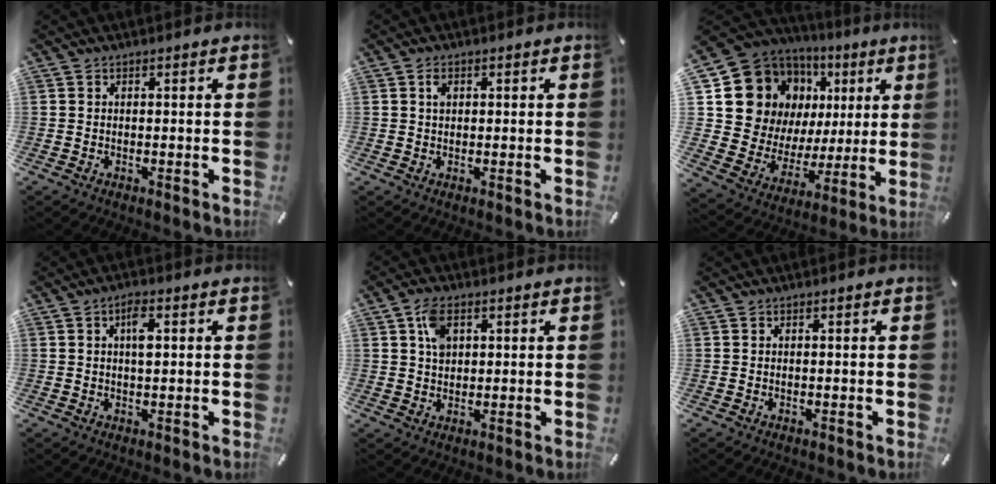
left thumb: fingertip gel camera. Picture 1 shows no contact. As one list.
[{"total": 1.8, "force": [0.5, 1.2, 1.2], "torque": [-0.019, 0.002, 0.006]}, {"total": 14.7, "force": [7.1, 11.8, 5.0], "torque": [-0.094, -0.057, 0.145]}, {"total": 4.1, "force": [1.1, 1.6, 3.6], "torque": [-0.061, 0.003, 0.013]}, {"total": 5.6, "force": [2.0, 3.8, 3.6], "torque": [-0.062, 0.003, 0.033]}, {"total": 0.0}]